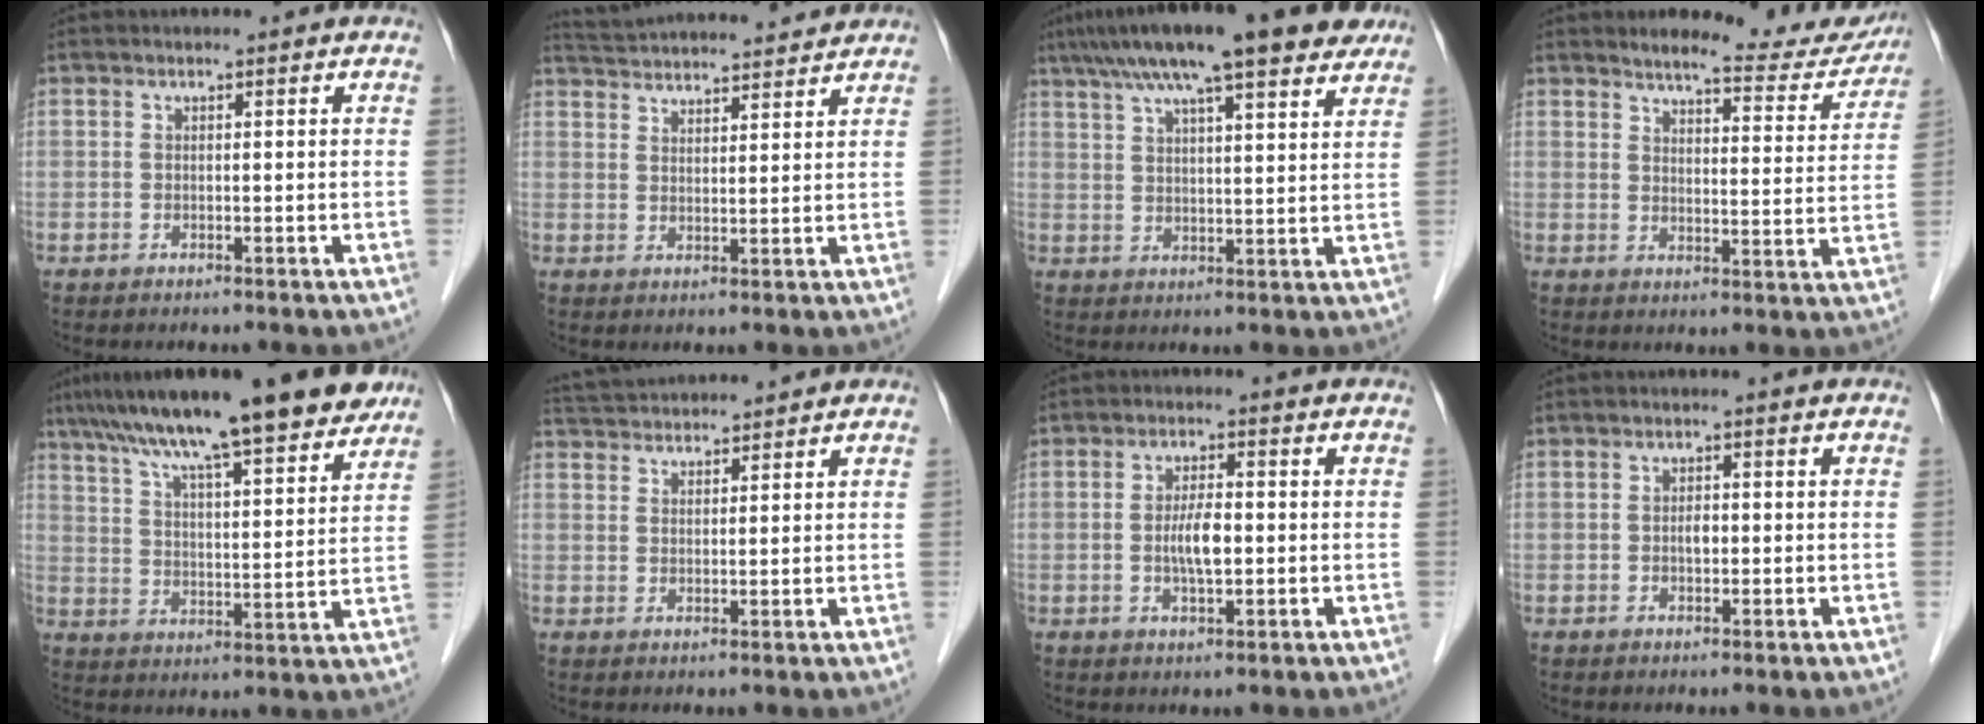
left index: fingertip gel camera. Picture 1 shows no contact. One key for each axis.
{"total": 14.8, "fx": 14.1, "fy": 1.7, "fz": 4.1, "tx": -0.077, "ty": 0.037, "tz": 0.214}
{"total": 18.1, "fx": 13.4, "fy": 3.0, "fz": 11.7, "tx": -0.198, "ty": 0.044, "tz": 0.187}
{"total": 11.6, "fx": 11.0, "fy": 2.3, "fz": 3.0, "tx": -0.026, "ty": -0.026, "tz": 0.124}
{"total": 21.4, "fx": 16.6, "fy": 2.8, "fz": 13.3, "tx": -0.218, "ty": 0.028, "tz": 0.245}
{"total": 8.0, "fx": 7.7, "fy": 0.6, "fz": 1.8, "tx": -0.041, "ty": 0.039, "tz": 0.129}
{"total": 4.4, "fx": -0.4, "fy": 1.1, "fz": 4.2, "tx": -0.084, "ty": 0.001, "tz": -0.006}
{"total": 1.4, "fx": -0.1, "fy": 0.7, "fz": 1.2, "tx": -0.020, "ty": 0.002, "tz": -0.002}